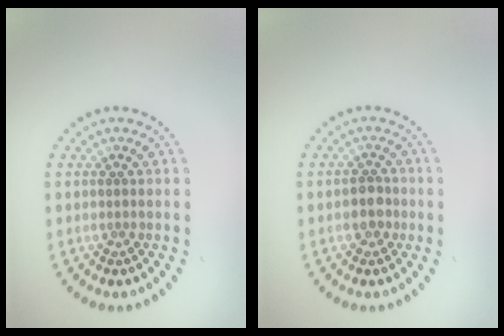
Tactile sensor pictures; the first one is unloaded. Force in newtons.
{"total": 2.1, "press": 2.0, "slide": 0.6}